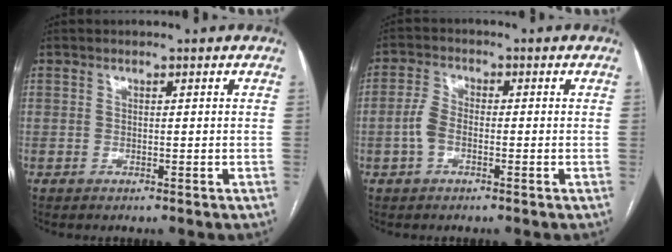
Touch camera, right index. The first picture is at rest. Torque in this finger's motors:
{"motor_torque": [0.64, -0.20, 0.24, 0.06]}